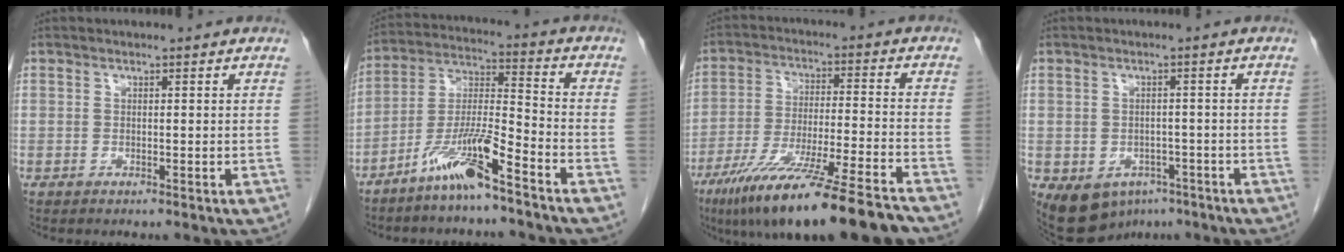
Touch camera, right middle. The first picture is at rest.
{"total": 10.2, "force": [-6.9, 0.4, 7.4], "torque": [-0.155, -0.009, -0.137]}
{"total": 19.4, "force": [-14.5, 0.0, 12.9], "torque": [-0.200, -0.045, -0.243]}
{"total": 7.9, "force": [-4.7, 5.2, 3.5], "torque": [-0.058, 0.012, -0.060]}